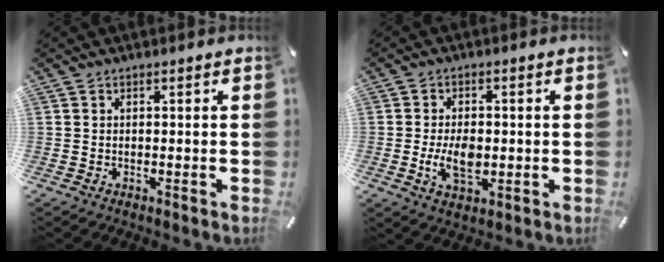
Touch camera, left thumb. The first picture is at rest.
{"total": 7.2, "force": [-1.0, 4.3, 5.7], "torque": [-0.129, -0.003, -0.021]}